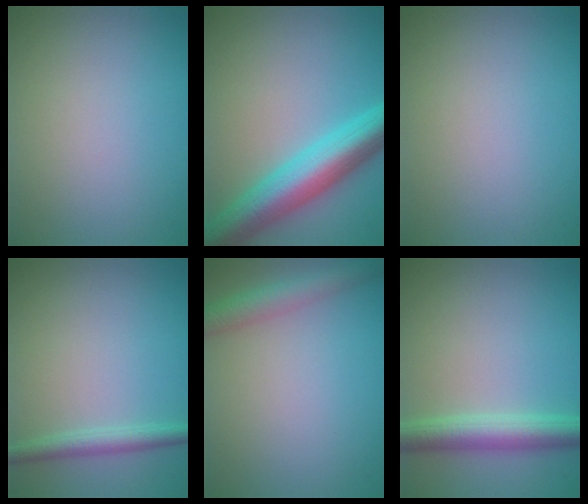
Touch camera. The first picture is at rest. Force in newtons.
{"total": 8.0, "press": 8.0, "slide": 0.4}
{"total": 0.0}
{"total": 2.2, "press": 2.2, "slide": 0.1}
{"total": 3.0, "press": 3.0, "slide": 0.1}
{"total": 4.4, "press": 4.4, "slide": 0.1}